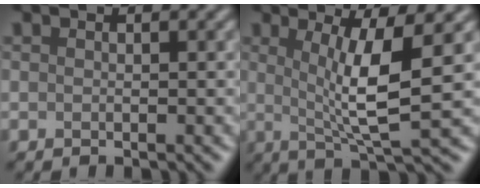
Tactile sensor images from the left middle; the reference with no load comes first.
{"total": 6.0, "force": [0.8, 1.1, 5.8], "torque": [-0.103, -0.008, 0.018]}